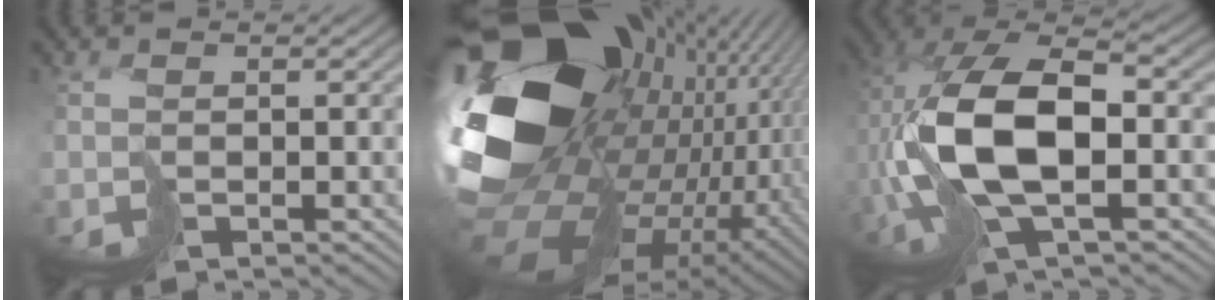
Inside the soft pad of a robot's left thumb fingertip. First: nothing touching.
{"total": 21.6, "force": [0.2, 15.6, 15.0], "torque": [-0.304, -0.051, 0.006]}
{"total": 14.8, "force": [-1.2, 6.9, 13.1], "torque": [-0.306, 0.002, -0.027]}